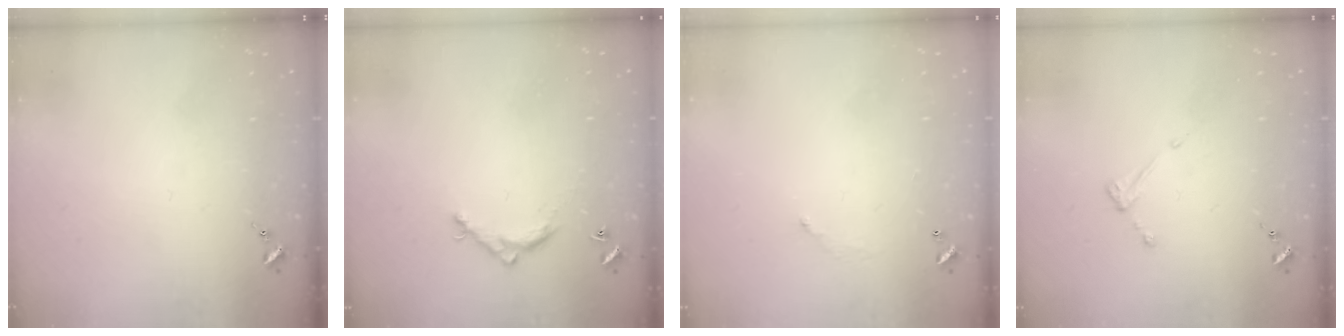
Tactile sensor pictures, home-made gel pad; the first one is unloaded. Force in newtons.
{"total": 5.5, "press": 5.5, "slide": 0.3}
{"total": 5.2, "press": 5.2, "slide": 0.3}
{"total": 3.9, "press": 3.9, "slide": 0.3}